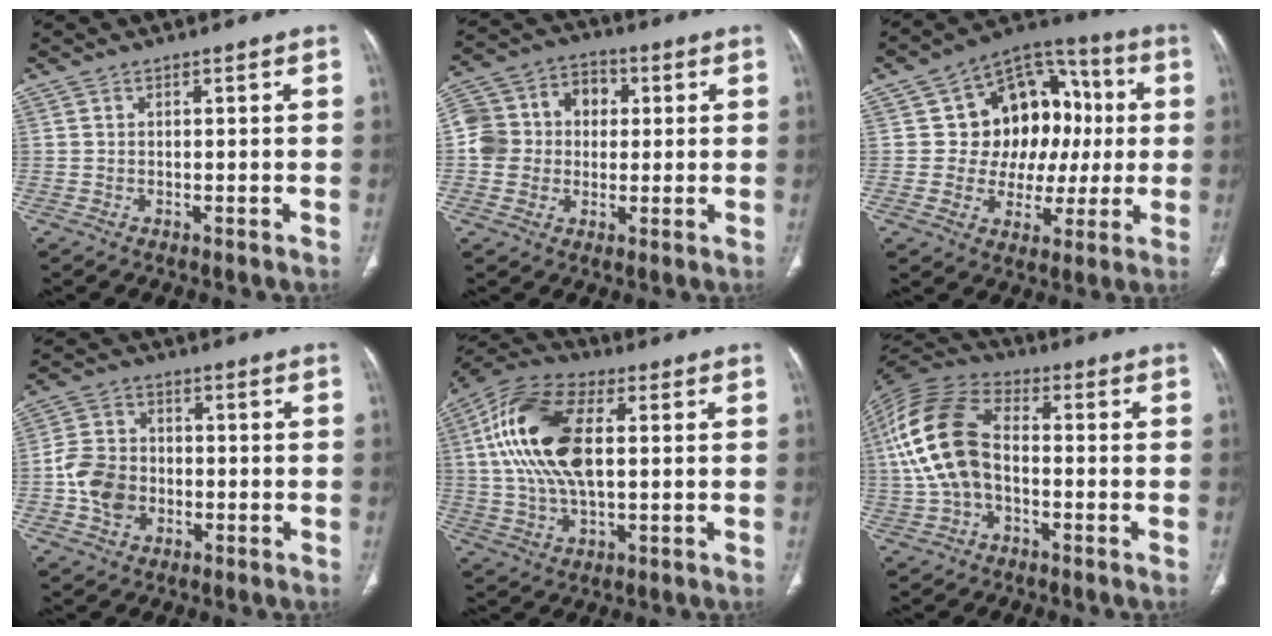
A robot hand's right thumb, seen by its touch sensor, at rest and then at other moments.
{"total": 11.8, "force": [0.7, 10.6, 5.3], "torque": [-0.073, 0.031, 0.005]}
{"total": 17.1, "force": [2.2, 13.6, 10.1], "torque": [-0.070, 0.035, 0.040]}
{"total": 8.8, "force": [-1.8, 7.0, 5.0], "torque": [-0.081, 0.016, -0.036]}
{"total": 18.8, "force": [3.1, 9.8, 15.8], "torque": [-0.319, 0.014, 0.053]}
{"total": 16.4, "force": [-0.6, 10.4, 12.7], "torque": [-0.265, 0.035, -0.018]}